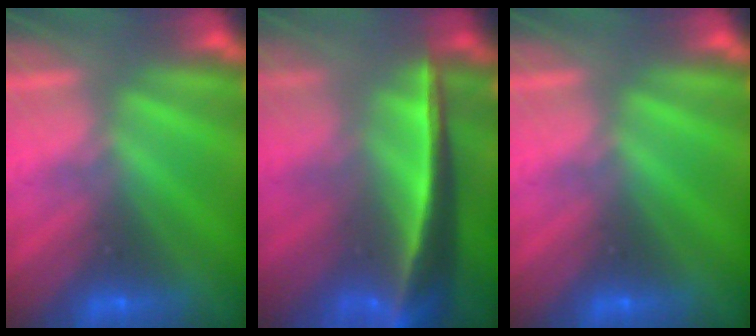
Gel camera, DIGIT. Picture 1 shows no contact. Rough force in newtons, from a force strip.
{"total": 5.9}
{"total": 0.0}